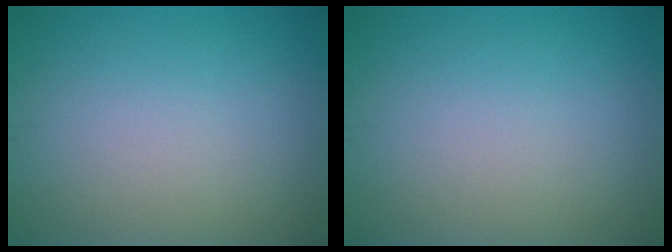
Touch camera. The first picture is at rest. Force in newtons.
{"total": 0.0}